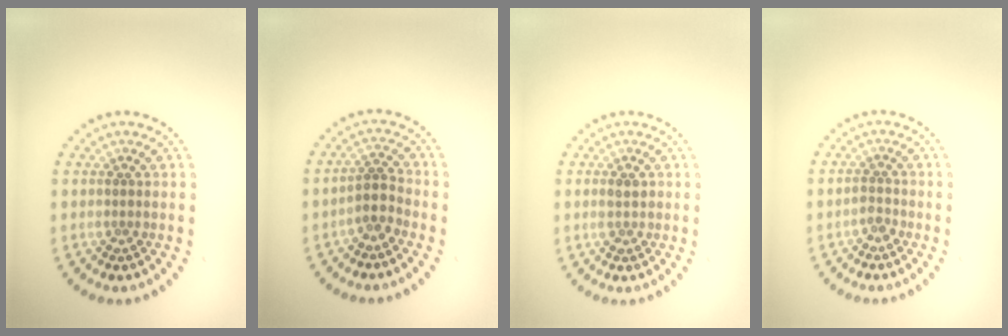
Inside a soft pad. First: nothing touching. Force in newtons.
{"total": 2.2, "press": 1.7, "slide": 1.4}
{"total": 1.4, "press": 1.4, "slide": 0.1}
{"total": 1.1, "press": 0.9, "slide": 0.6}